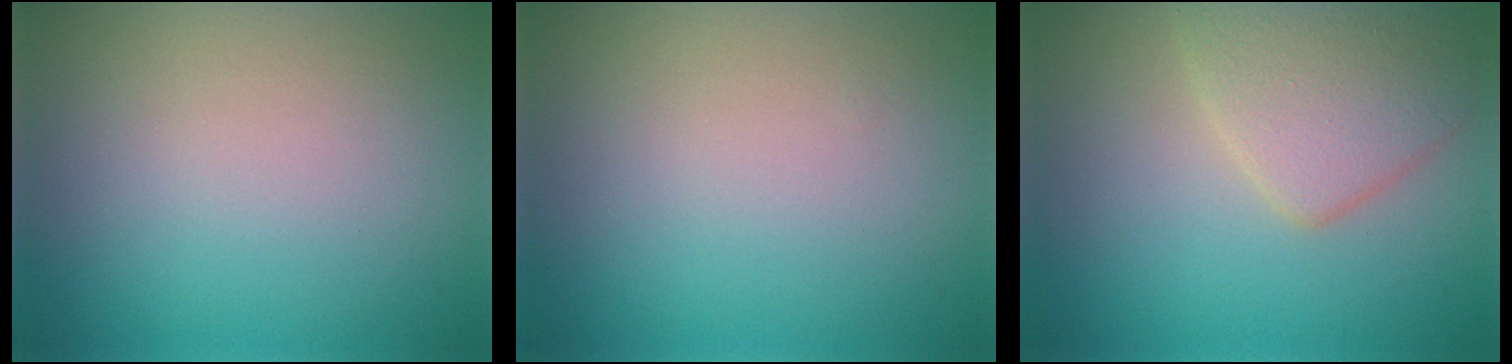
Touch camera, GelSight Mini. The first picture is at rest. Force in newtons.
{"total": 0.0}
{"total": 4.3, "press": 4.3, "slide": 0.1}